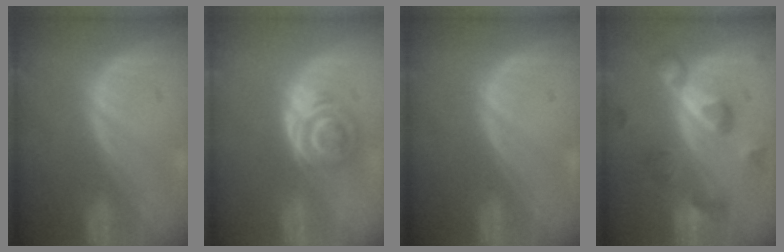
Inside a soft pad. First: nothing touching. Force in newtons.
{"total": 6.5, "press": 5.4, "slide": 3.7}
{"total": 0.0}
{"total": 7.9, "press": 7.8, "slide": 1.2}